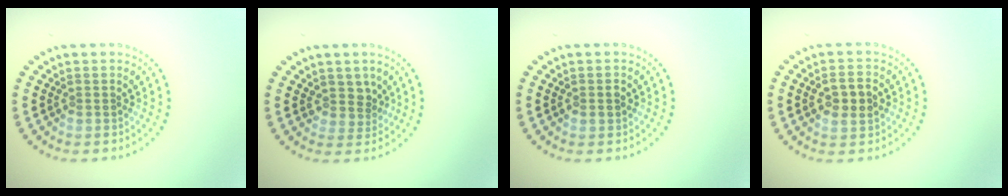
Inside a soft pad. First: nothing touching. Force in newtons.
{"total": 1.9, "press": 1.5, "slide": 1.2}
{"total": 1.2, "press": 1.2, "slide": 0.0}
{"total": 3.0, "press": 3.0, "slide": 0.2}